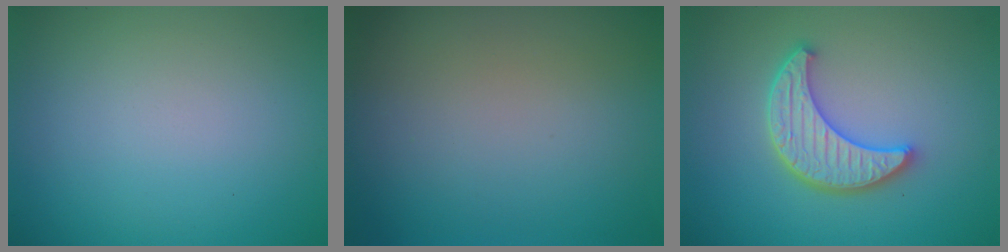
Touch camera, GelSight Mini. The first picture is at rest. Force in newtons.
{"total": 0.0}
{"total": 4.7, "press": 4.1, "slide": 2.4}